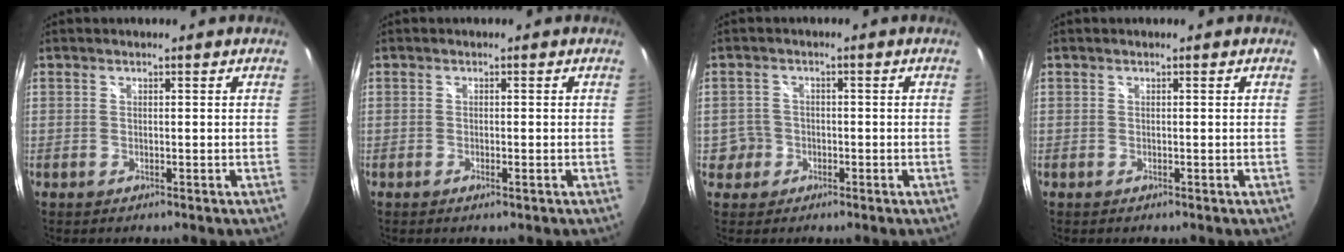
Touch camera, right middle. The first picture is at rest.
{"total": 1.0, "force": [-0.6, 0.2, 0.8], "torque": [-0.014, 0.000, -0.011]}
{"total": 3.5, "force": [-1.3, 3.3, 0.1], "torque": [-0.004, 0.012, -0.021]}
{"total": 0.0}